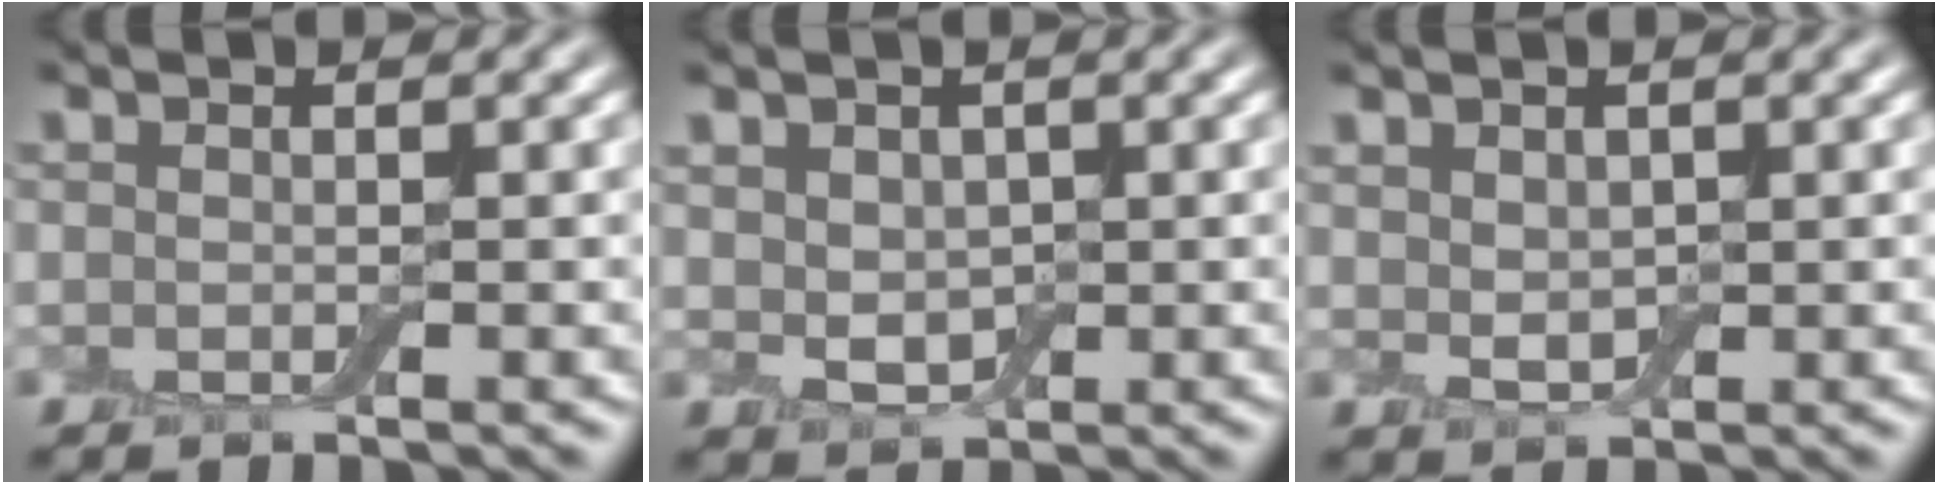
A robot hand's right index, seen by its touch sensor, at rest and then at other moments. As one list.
[{"total": 2.6, "force": [0.6, 1.9, 1.7], "torque": [-0.032, -0.004, 0.016]}, {"total": 1.8, "force": [0.8, 1.2, 1.2], "torque": [-0.023, -0.003, 0.020]}]